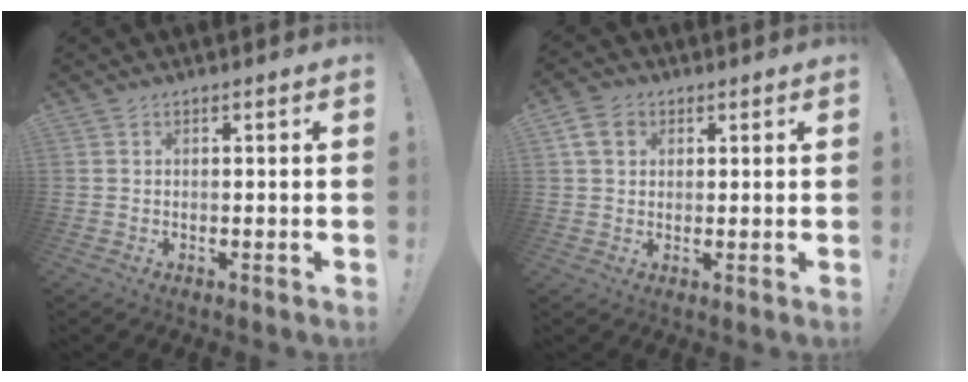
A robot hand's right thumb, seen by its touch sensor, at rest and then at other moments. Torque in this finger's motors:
{"motor_torque": [0.04, 0.04, 0.13, 0.08, 0.09]}